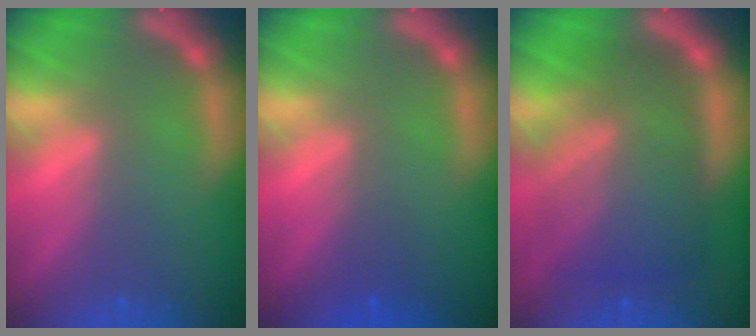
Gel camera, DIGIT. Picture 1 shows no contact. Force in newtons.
{"total": 1.0}
{"total": 10.0}